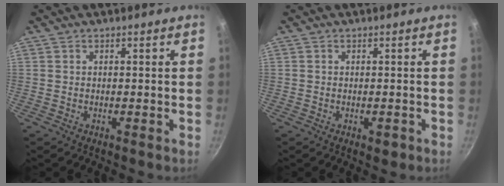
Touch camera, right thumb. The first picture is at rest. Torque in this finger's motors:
{"motor_torque": [-0.22, -0.02, -0.22, 0.08, -0.02]}